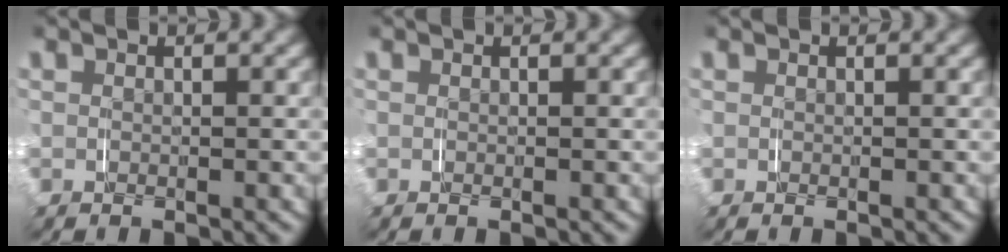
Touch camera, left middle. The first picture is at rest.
{"total": 0.0}
{"total": 0.0}